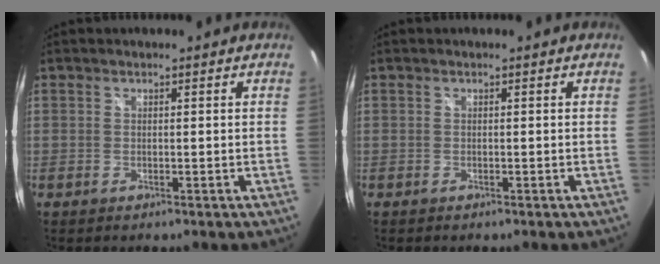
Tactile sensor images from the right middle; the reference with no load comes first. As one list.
[{"total": 0.0}]